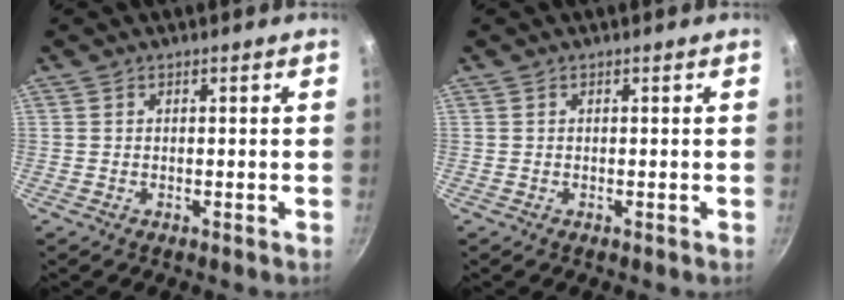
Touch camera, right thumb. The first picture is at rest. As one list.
[{"total": 0.0}]